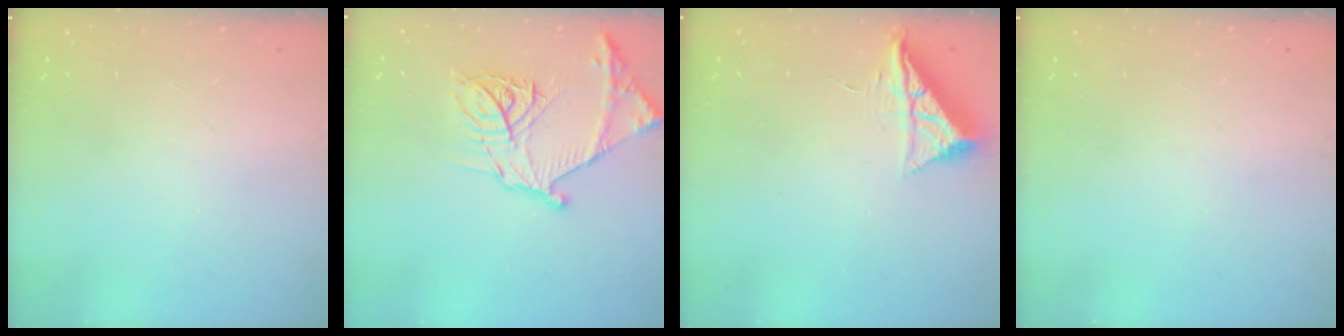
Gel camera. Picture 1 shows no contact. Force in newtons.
{"total": 18.4, "press": 18.3, "slide": 1.9}
{"total": 7.4, "press": 7.4, "slide": 0.3}
{"total": 0.0}